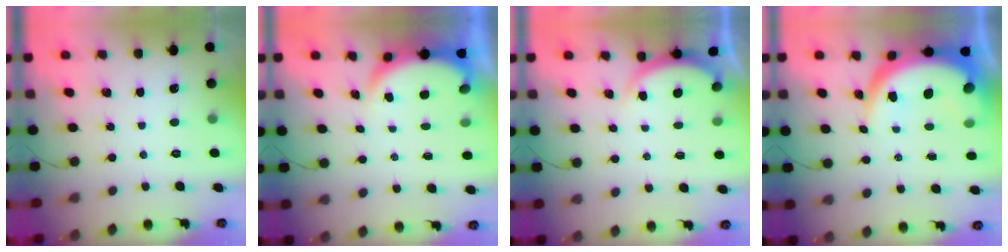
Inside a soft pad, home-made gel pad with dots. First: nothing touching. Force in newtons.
{"total": 4.0, "press": 3.9, "slide": 0.6}
{"total": 2.5, "press": 2.5, "slide": 0.5}
{"total": 12.1, "press": 12.0, "slide": 1.2}